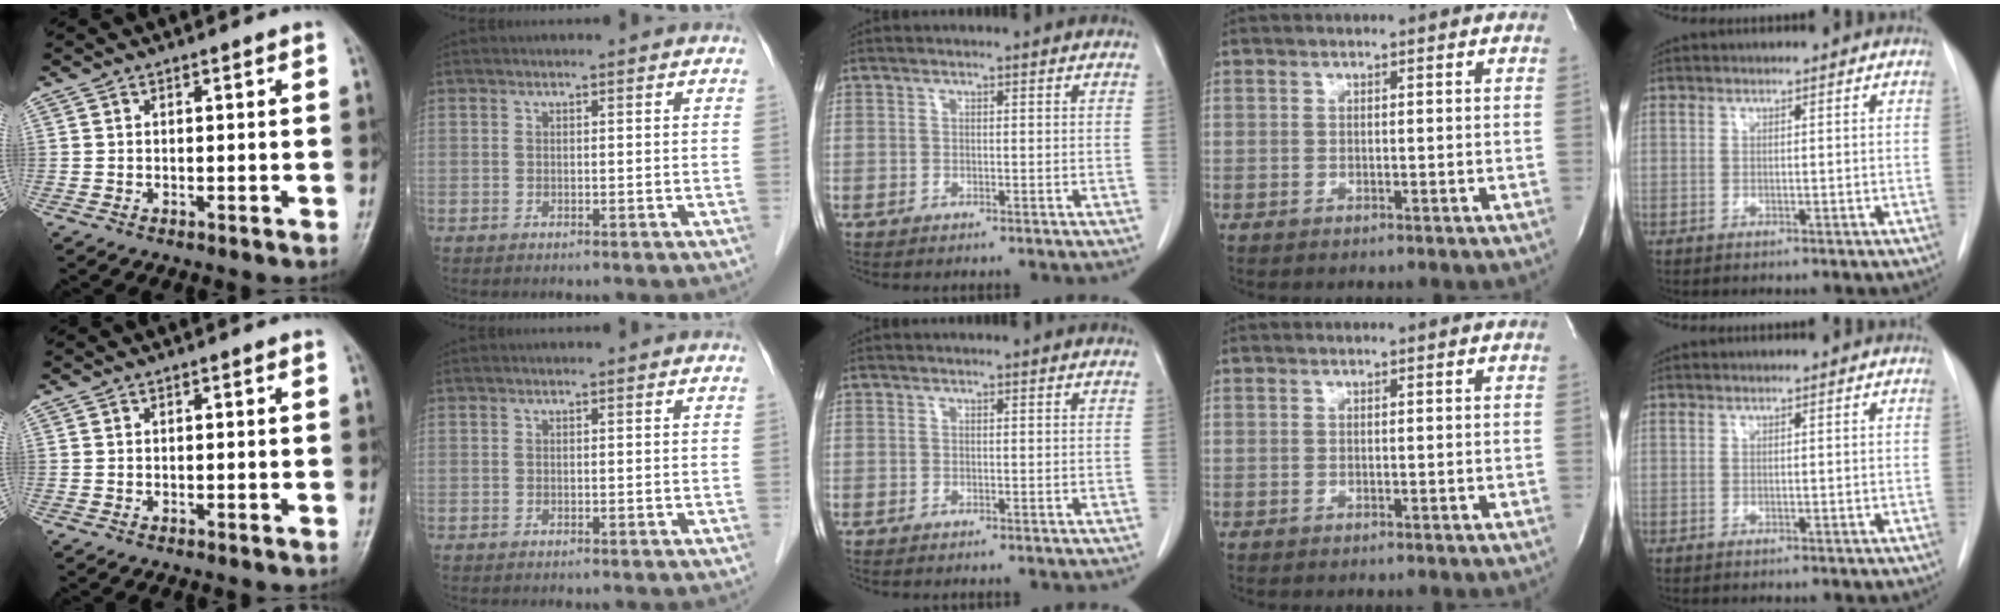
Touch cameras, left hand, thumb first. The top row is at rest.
{}